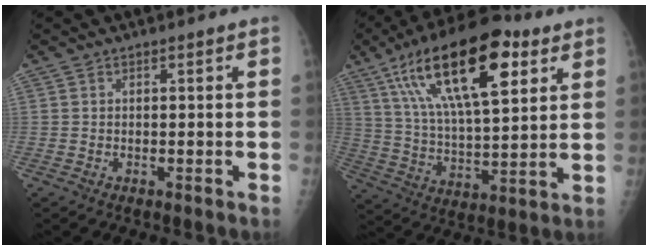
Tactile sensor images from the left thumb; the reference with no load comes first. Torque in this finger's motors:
{"motor_torque": [0.94, 0.76, 2.29, -0.48, 0.59]}